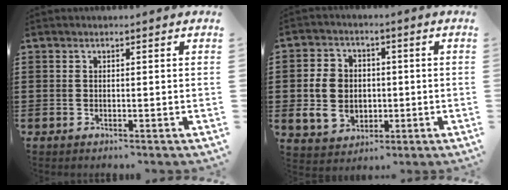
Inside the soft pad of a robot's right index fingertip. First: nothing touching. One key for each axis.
{"total": 7.3, "fx": 0.0, "fy": 6.3, "fz": 3.7, "tx": -0.094, "ty": 0.012, "tz": -0.002}